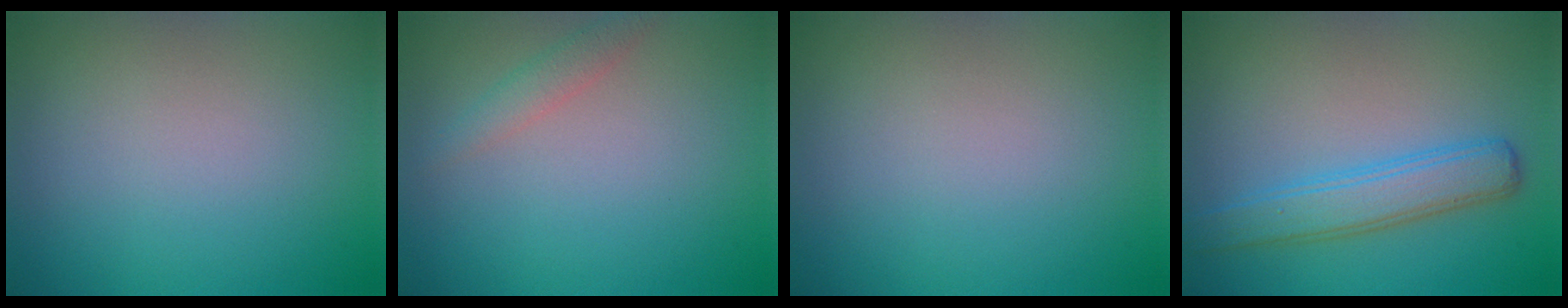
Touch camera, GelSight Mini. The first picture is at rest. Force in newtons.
{"total": 1.5, "press": 1.5, "slide": 0.1}
{"total": 0.0}
{"total": 4.0, "press": 4.0, "slide": 0.0}